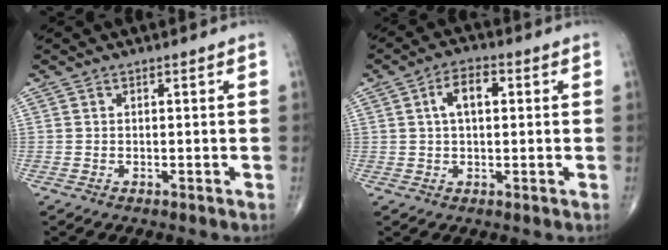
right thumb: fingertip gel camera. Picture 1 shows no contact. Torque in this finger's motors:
{"motor_torque": [0.18, 0.93, 0.84, 0.27, 0.04]}